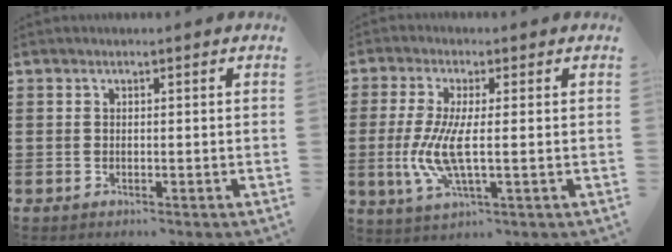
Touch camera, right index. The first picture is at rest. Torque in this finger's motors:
{"motor_torque": [2.14, 0.00, 0.87, 0.21]}